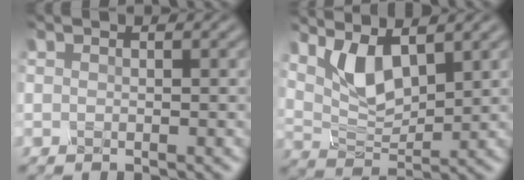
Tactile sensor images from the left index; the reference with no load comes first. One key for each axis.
{"total": 4.9, "fx": 2.2, "fy": 2.2, "fz": 3.8, "tx": -0.077, "ty": -0.009, "tz": 0.044}